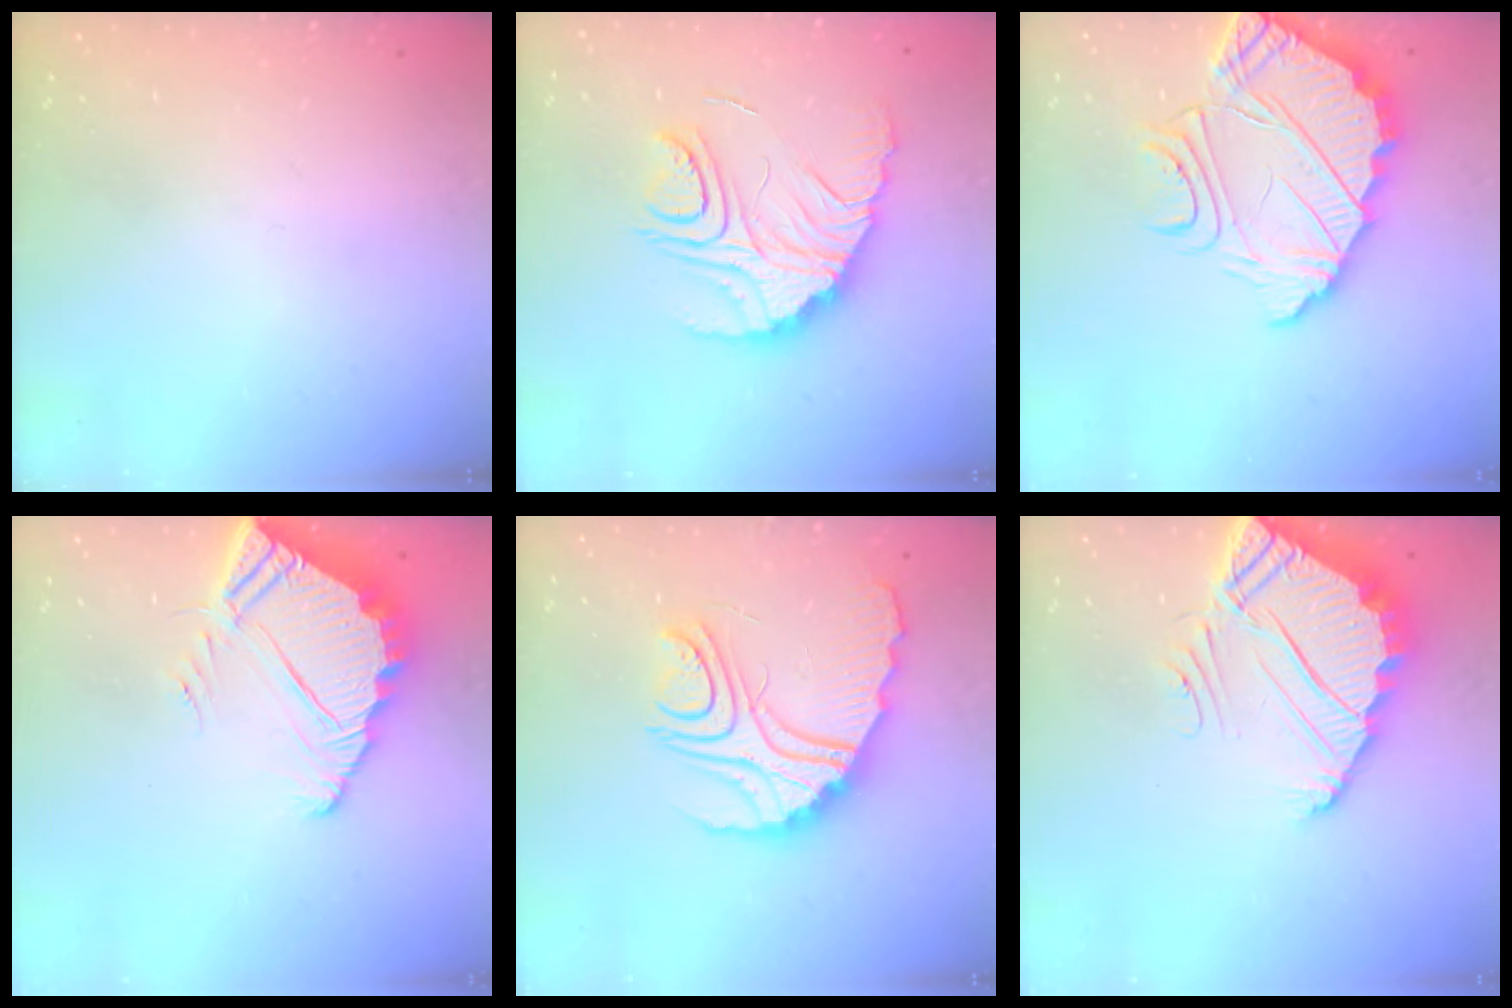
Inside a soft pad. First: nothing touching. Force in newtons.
{"total": 15.5, "press": 15.4, "slide": 1.4}
{"total": 12.8, "press": 12.7, "slide": 1.1}
{"total": 7.6, "press": 7.6, "slide": 0.8}
{"total": 15.5, "press": 15.4, "slide": 1.5}
{"total": 7.2, "press": 7.2, "slide": 0.4}